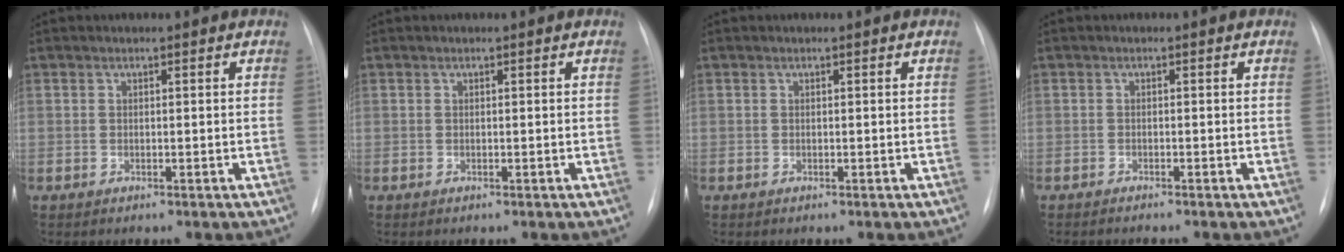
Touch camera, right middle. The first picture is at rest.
{"total": 0.0}
{"total": 0.0}
{"total": 1.4, "force": [-1.3, -0.1, 0.5], "torque": [-0.008, -0.003, -0.016]}